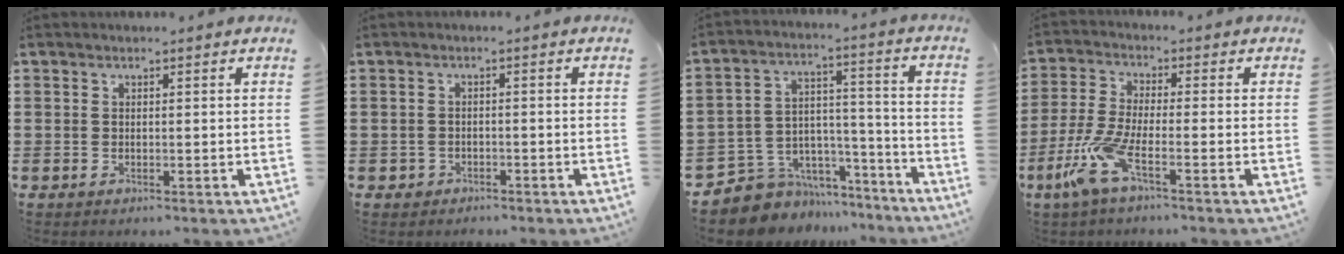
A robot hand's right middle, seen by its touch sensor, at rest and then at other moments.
{"total": 1.3, "force": [-1.1, 0.8, 0.0], "torque": [-0.003, 0.003, -0.025]}
{"total": 6.6, "force": [-5.2, 4.0, 0.0], "torque": [-0.022, 0.009, -0.102]}
{"total": 7.2, "force": [-3.8, 1.4, 5.9], "torque": [-0.153, -0.015, -0.078]}